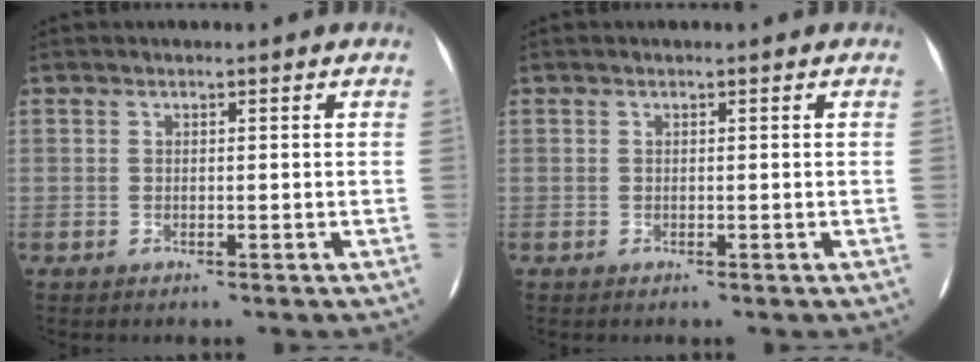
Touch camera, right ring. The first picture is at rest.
{"total": 0.0}